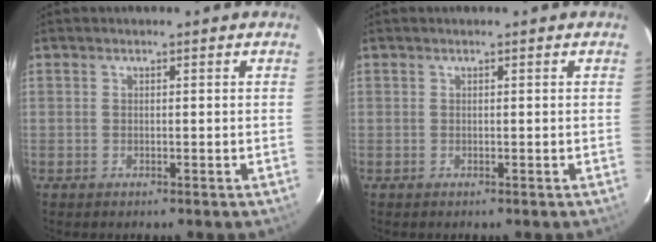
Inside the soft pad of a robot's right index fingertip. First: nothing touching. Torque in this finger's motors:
{"motor_torque": [0.00, 0.00, 0.00, 0.01]}